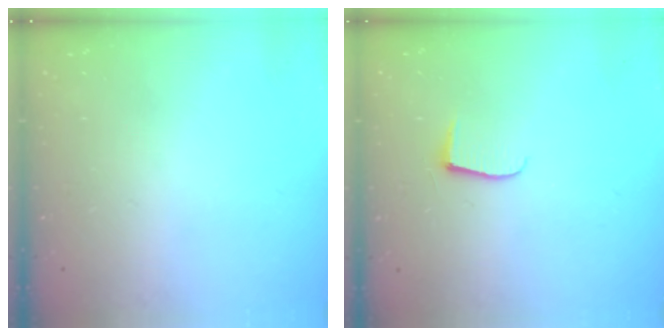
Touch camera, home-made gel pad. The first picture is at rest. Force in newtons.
{"total": 5.1, "press": 5.0, "slide": 0.6}